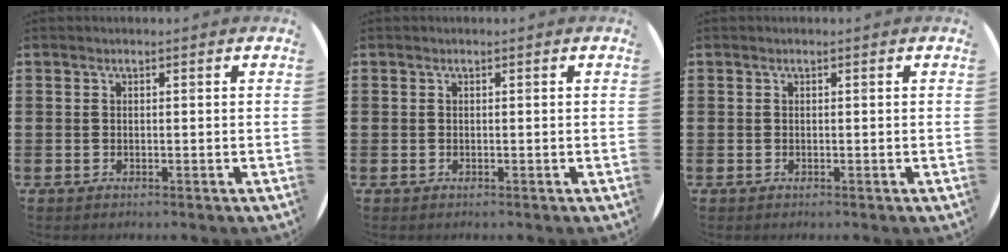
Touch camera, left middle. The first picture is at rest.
{"total": 0.0}
{"total": 0.0}